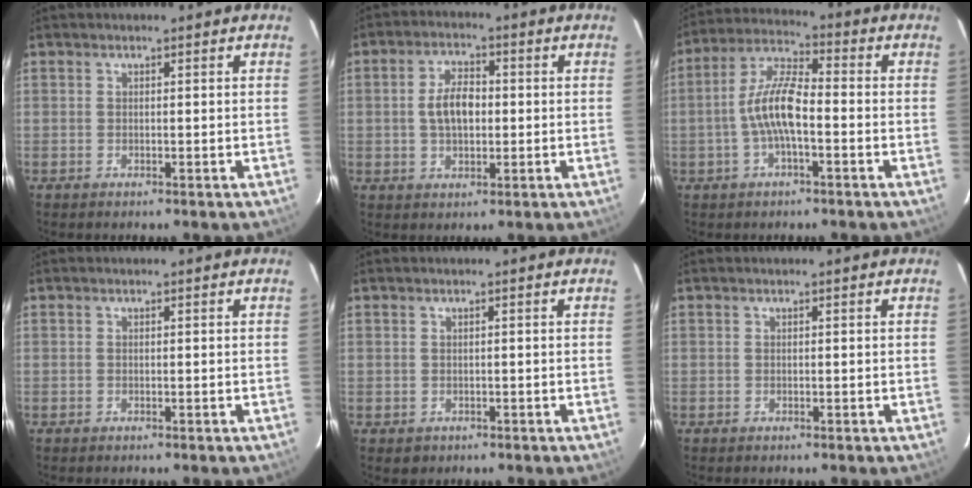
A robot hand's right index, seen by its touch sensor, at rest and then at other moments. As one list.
[{"total": 6.6, "force": [0.0, 3.8, 5.4], "torque": [-0.103, 0.011, 0.004]}, {"total": 9.3, "force": [-2.3, 2.8, 8.5], "torque": [-0.183, 0.013, -0.045]}, {"total": 0.0}, {"total": 1.5, "force": [-0.4, 1.5, 0.2], "torque": [-0.002, -0.001, 0.000]}, {"total": 0.0}]